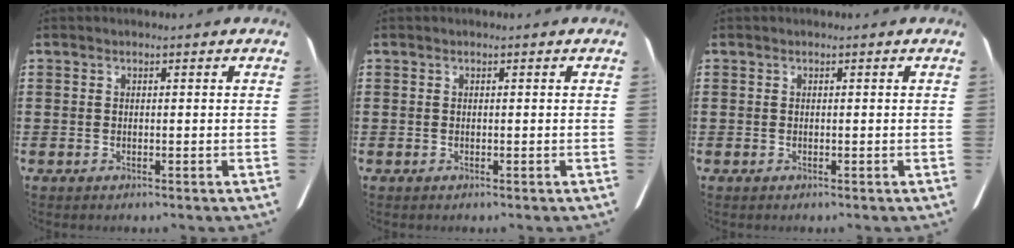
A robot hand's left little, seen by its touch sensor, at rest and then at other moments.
{"total": 0.0}
{"total": 0.0}